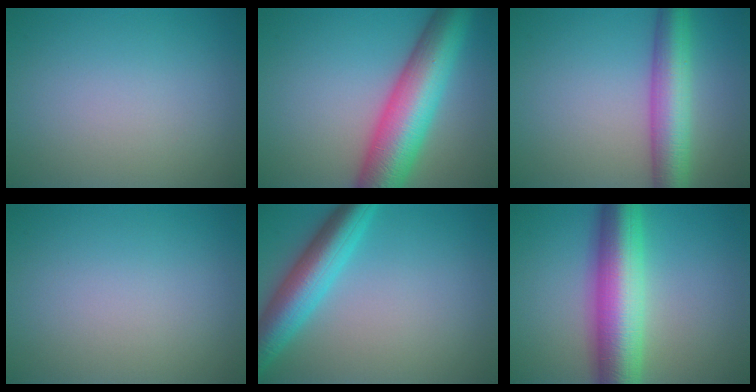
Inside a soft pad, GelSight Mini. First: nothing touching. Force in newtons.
{"total": 10.2, "press": 10.2, "slide": 0.4}
{"total": 6.5, "press": 6.5, "slide": 0.2}
{"total": 0.0}
{"total": 6.2, "press": 6.2, "slide": 0.3}
{"total": 10.1, "press": 10.0, "slide": 0.2}